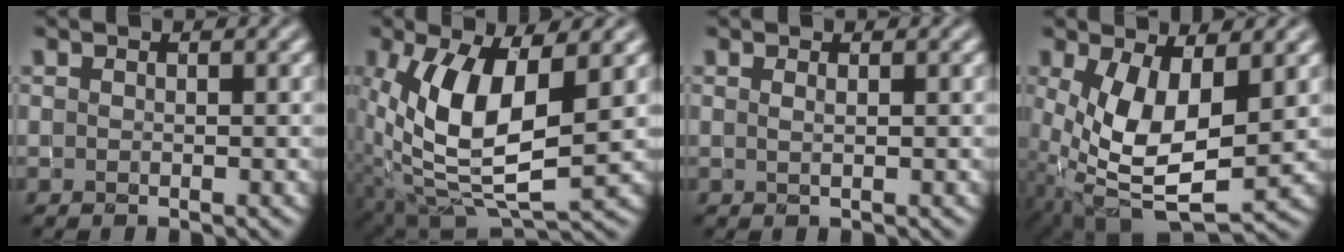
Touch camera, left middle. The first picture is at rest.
{"total": 10.1, "force": [1.0, 4.5, 9.0], "torque": [-0.186, -0.005, 0.019]}
{"total": 0.7, "force": [0.4, 0.2, 0.5], "torque": [-0.001, 0.006, 0.004]}
{"total": 8.6, "force": [0.1, 4.2, 7.5], "torque": [-0.166, -0.013, 0.008]}